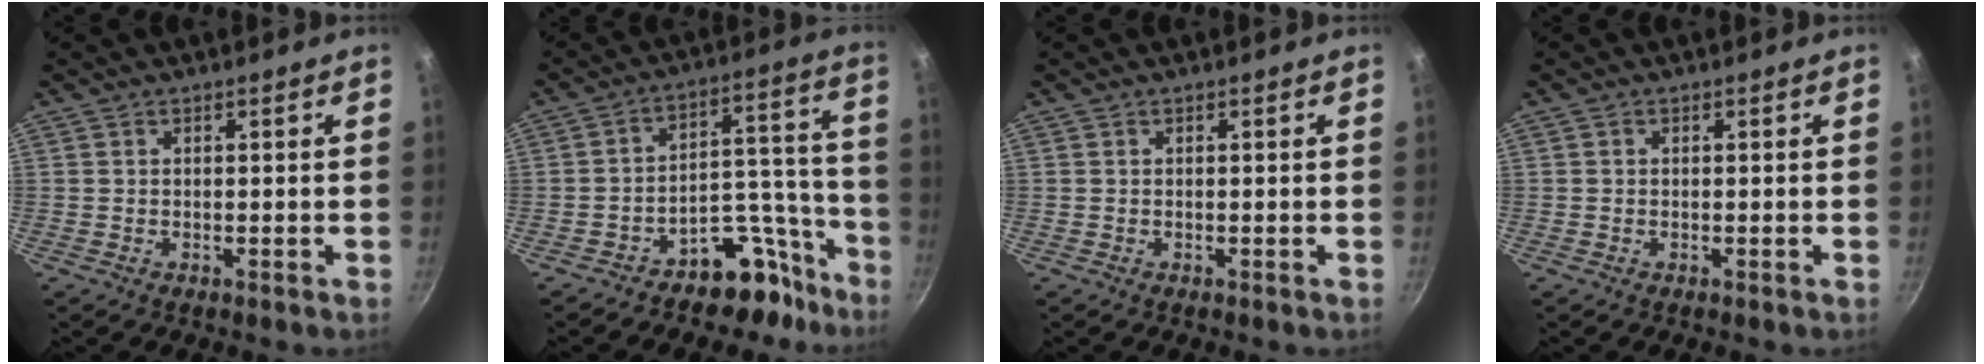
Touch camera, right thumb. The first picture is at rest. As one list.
[{"total": 11.3, "force": [-8.4, 5.7, 5.1], "torque": [-0.029, 0.119, -0.131]}, {"total": 0.0}, {"total": 0.0}]